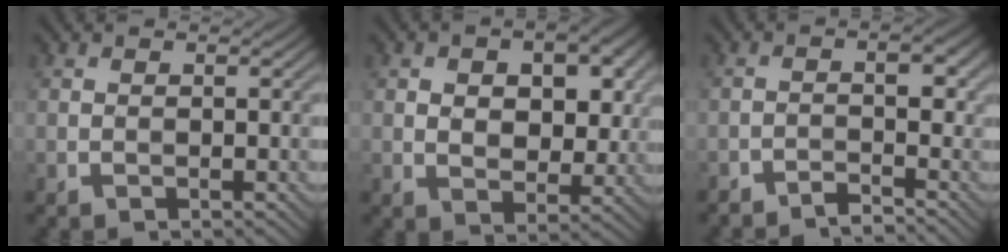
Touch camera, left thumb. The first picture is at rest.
{"total": 8.3, "force": [2.0, 5.3, 6.1], "torque": [-0.094, -0.004, 0.025]}
{"total": 2.8, "force": [-2.2, 0.5, 1.6], "torque": [-0.024, 0.007, -0.044]}